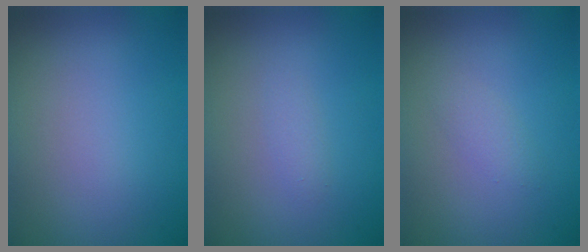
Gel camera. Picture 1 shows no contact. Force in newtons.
{"total": 0.8, "press": 0.8, "slide": 0.0}
{"total": 1.1, "press": 1.1, "slide": 0.0}